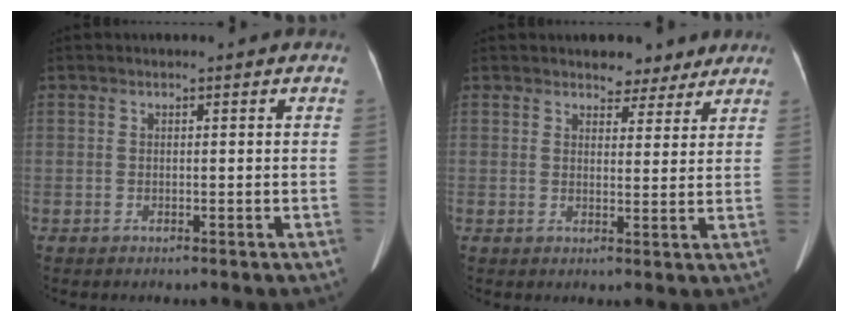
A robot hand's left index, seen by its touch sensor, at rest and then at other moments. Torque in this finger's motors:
{"motor_torque": [0.96, -1.18, 0.09, 0.03]}